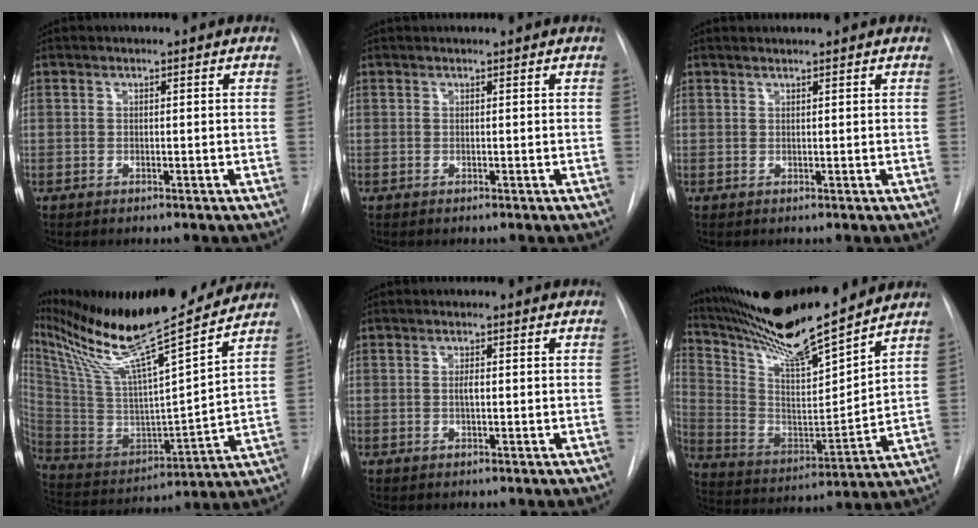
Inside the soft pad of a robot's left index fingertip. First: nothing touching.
{"total": 2.4, "force": [2.3, -0.1, 0.7], "torque": [-0.007, 0.026, 0.035]}
{"total": 1.9, "force": [1.8, -0.1, 0.5], "torque": [-0.008, 0.014, 0.031]}
{"total": 26.1, "force": [21.1, 1.0, 15.3], "torque": [-0.281, -0.015, 0.360]}
{"total": 0.8, "force": [0.0, 0.1, 0.7], "torque": [-0.016, -0.003, 0.000]}
{"total": 20.0, "force": [17.3, 1.0, 9.9], "torque": [-0.184, -0.014, 0.302]}